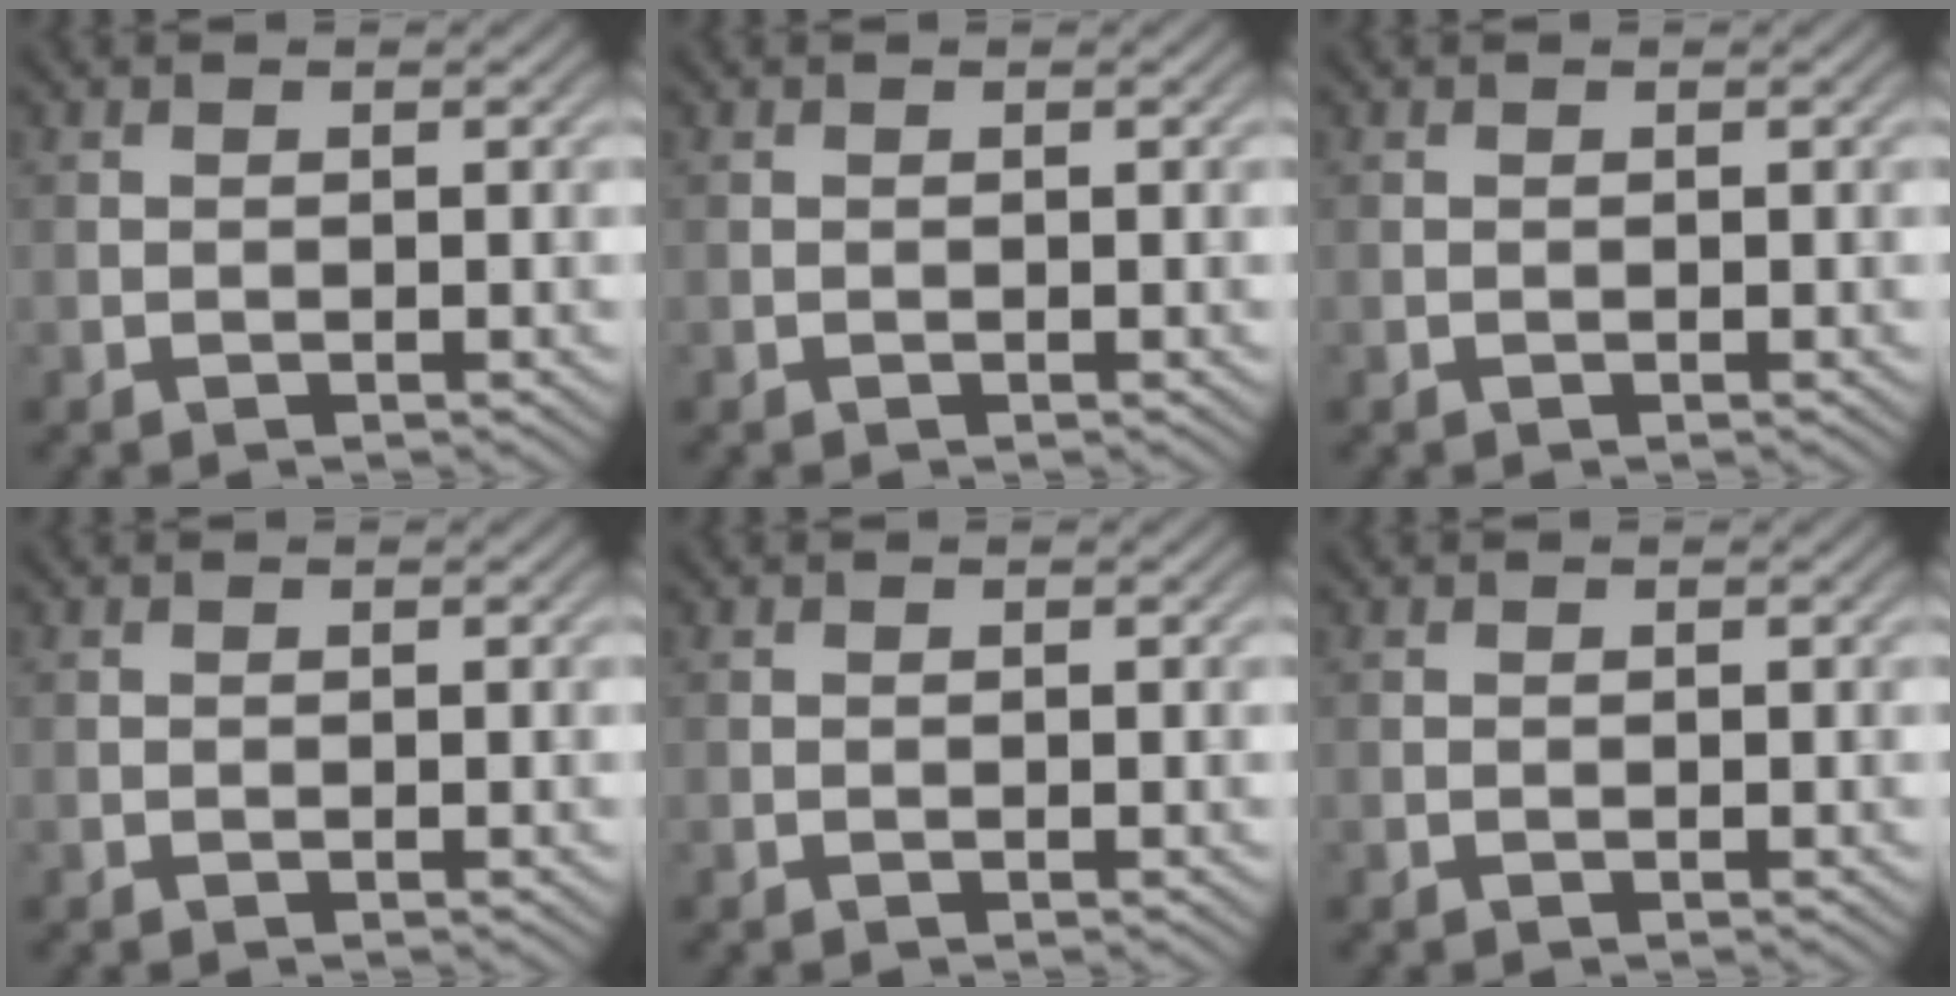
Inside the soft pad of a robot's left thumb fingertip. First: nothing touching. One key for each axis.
{"total": 0.0}
{"total": 0.0}
{"total": 0.0}
{"total": 0.0}
{"total": 0.0}